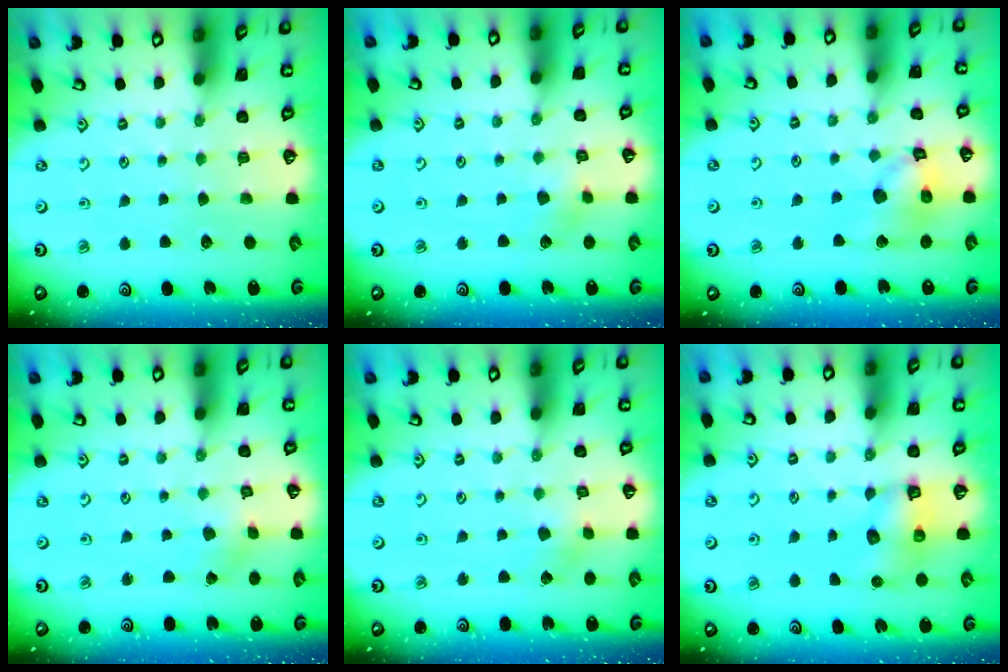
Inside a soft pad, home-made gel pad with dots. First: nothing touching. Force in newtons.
{"total": 3.7, "press": 3.6, "slide": 0.5}
{"total": 12.9, "press": 12.9, "slide": 1.5}
{"total": 1.1, "press": 1.0, "slide": 0.1}
{"total": 3.3, "press": 3.3, "slide": 0.2}
{"total": 6.6, "press": 6.6, "slide": 0.6}